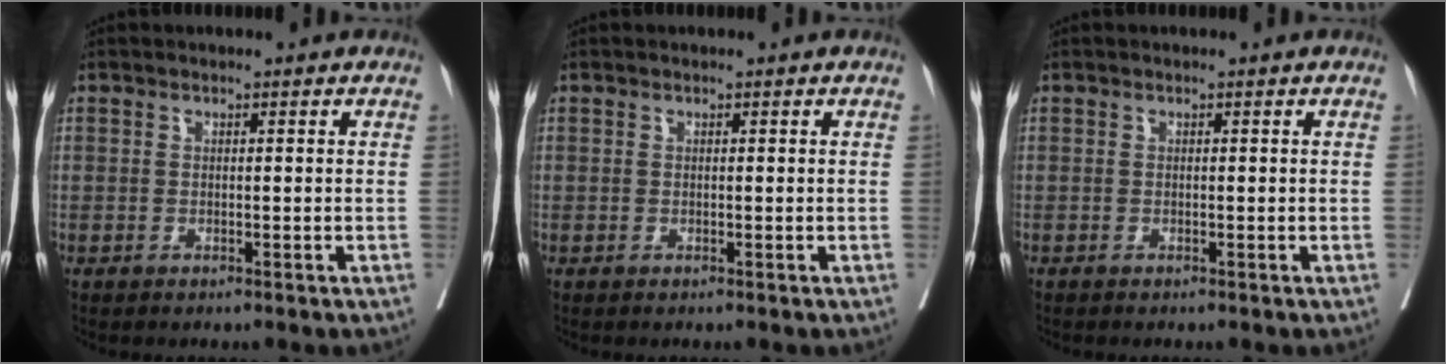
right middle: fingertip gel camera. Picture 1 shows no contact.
{"total": 0.0}
{"total": 0.0}